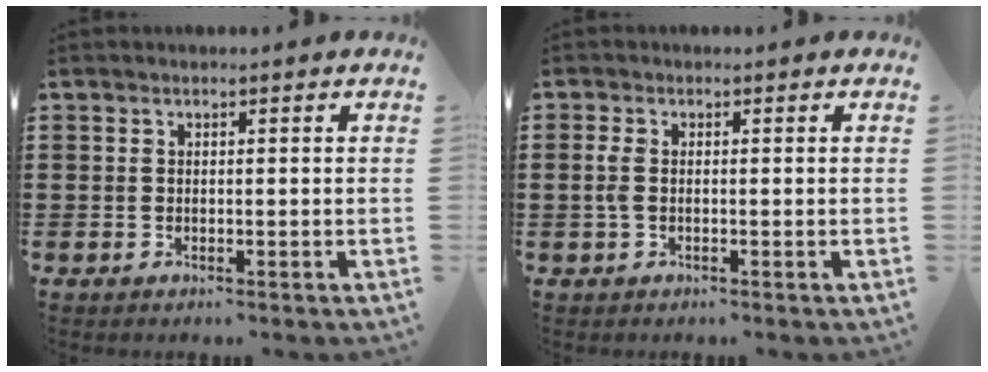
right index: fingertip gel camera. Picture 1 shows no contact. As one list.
[{"total": 1.9, "force": [-0.3, 0.8, 1.7], "torque": [-0.045, -0.004, -0.009]}]